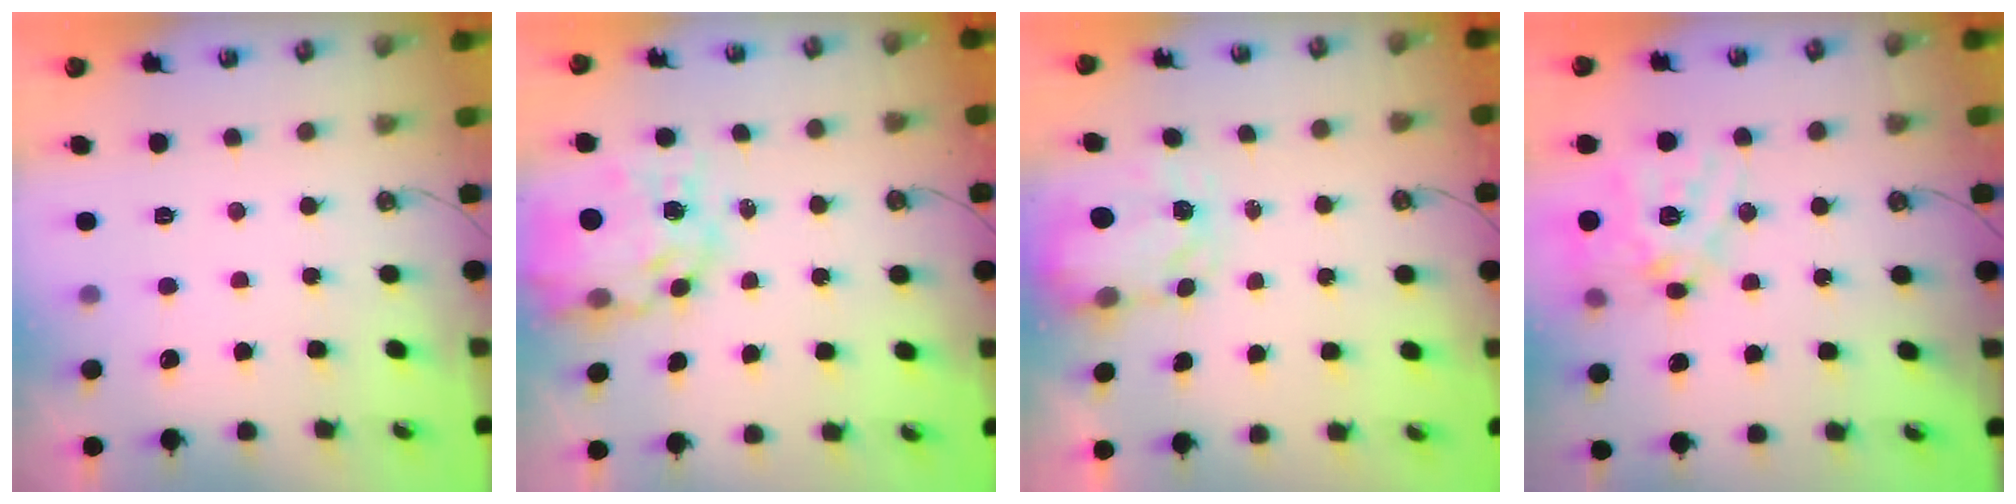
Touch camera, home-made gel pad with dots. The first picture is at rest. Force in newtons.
{"total": 15.1, "press": 15.0, "slide": 1.4}
{"total": 3.6, "press": 3.6, "slide": 0.6}
{"total": 18.5, "press": 18.3, "slide": 2.2}